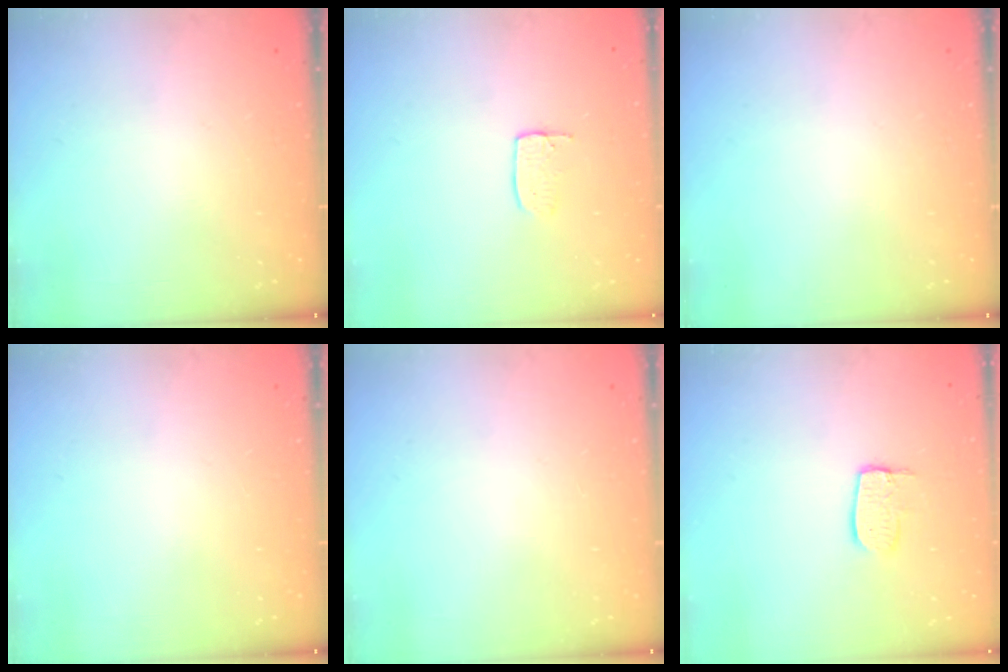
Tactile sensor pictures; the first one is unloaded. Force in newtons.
{"total": 3.6, "press": 3.6, "slide": 0.2}
{"total": 0.0}
{"total": 0.0}
{"total": 0.0}
{"total": 7.0, "press": 7.0, "slide": 0.3}